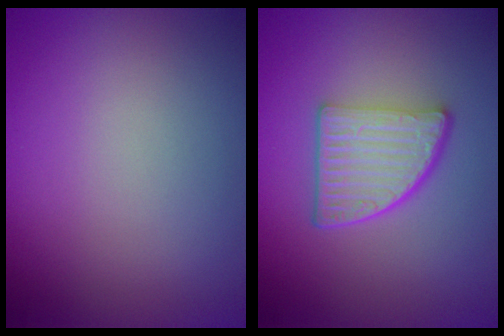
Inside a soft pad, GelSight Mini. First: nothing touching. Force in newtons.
{"total": 5.2, "press": 3.6, "slide": 3.7}